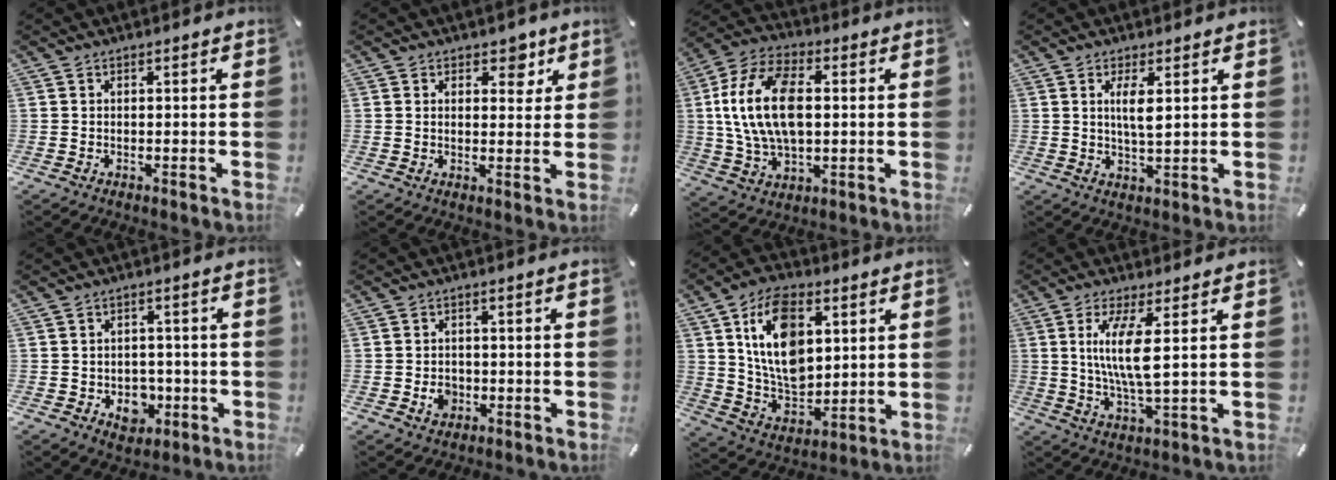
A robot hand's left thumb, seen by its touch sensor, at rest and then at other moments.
{"total": 5.1, "force": [2.8, 3.5, 2.5], "torque": [-0.011, -0.013, 0.040]}
{"total": 16.4, "force": [1.5, 10.3, 12.7], "torque": [-0.282, 0.003, 0.021]}
{"total": 4.9, "force": [1.4, 1.2, 4.5], "torque": [-0.086, -0.004, 0.021]}
{"total": 7.1, "force": [-2.0, 5.8, 3.7], "torque": [-0.028, 0.009, -0.031]}
{"total": 4.0, "force": [-1.1, 3.5, 1.7], "torque": [-0.019, 0.002, -0.019]}
{"total": 16.5, "force": [5.0, 10.8, 11.4], "torque": [-0.227, -0.001, 0.088]}
{"total": 10.4, "force": [2.0, 2.0, 10.0], "torque": [-0.216, -0.012, 0.026]}